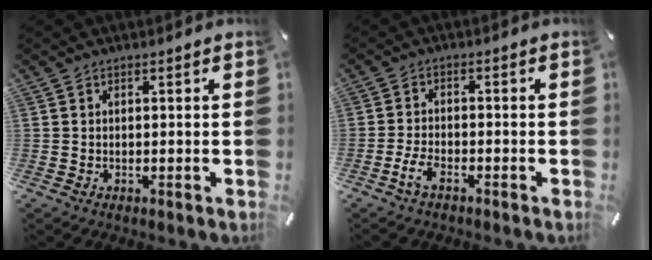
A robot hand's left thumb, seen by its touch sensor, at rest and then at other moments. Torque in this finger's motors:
{"motor_torque": [-0.49, 0.82, 0.50, 0.79, 0.07]}